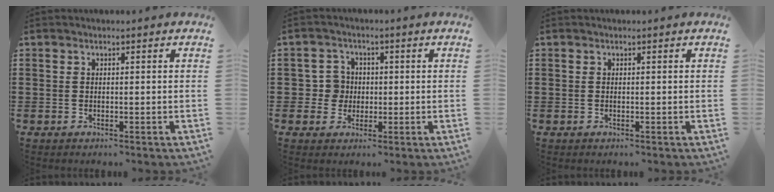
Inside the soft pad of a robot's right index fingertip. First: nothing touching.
{"total": 4.1, "force": [-0.3, 3.9, 1.1], "torque": [-0.037, 0.010, -0.007]}
{"total": 0.0}